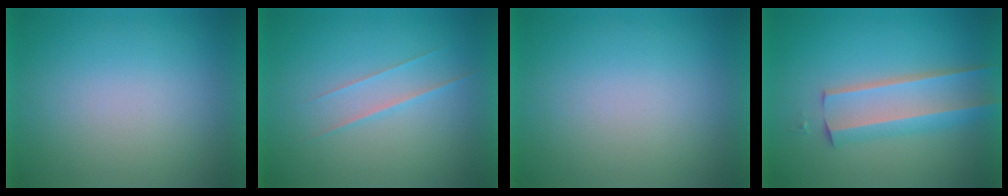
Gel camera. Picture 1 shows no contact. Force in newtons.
{"total": 1.6}
{"total": 0.0}
{"total": 4.1}